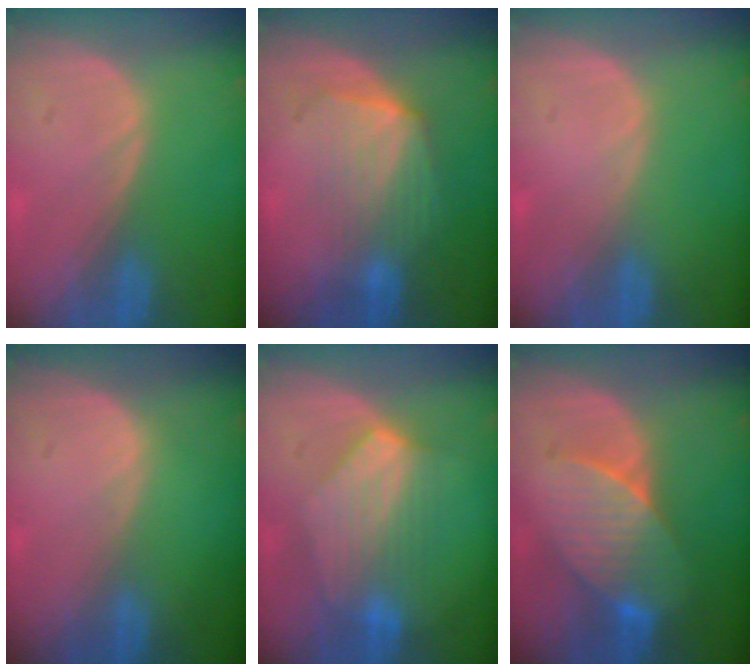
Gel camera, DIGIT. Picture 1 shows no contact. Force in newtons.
{"total": 7.1, "press": 6.5, "slide": 2.9}
{"total": 0.0}
{"total": 0.0}
{"total": 6.9, "press": 6.9, "slide": 0.2}
{"total": 7.3, "press": 7.2, "slide": 1.2}